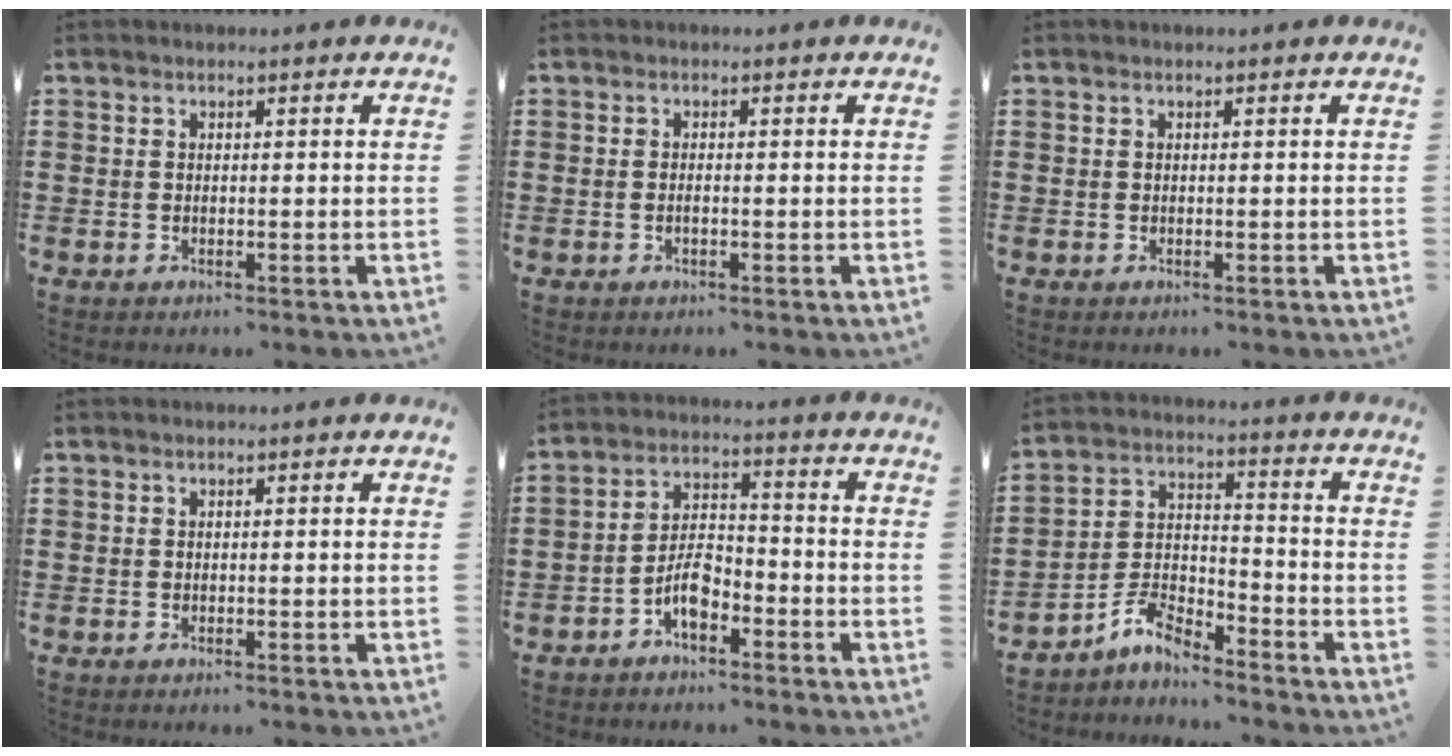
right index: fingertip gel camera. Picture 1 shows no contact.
{"total": 0.7, "force": [-0.3, 0.1, 0.6], "torque": [-0.012, -0.003, -0.005]}
{"total": 0.0}
{"total": 0.0}
{"total": 5.6, "force": [-3.2, 2.6, 3.8], "torque": [-0.087, 0.006, -0.065]}
{"total": 6.3, "force": [-5.4, 2.0, 2.5], "torque": [-0.063, 0.006, -0.109]}